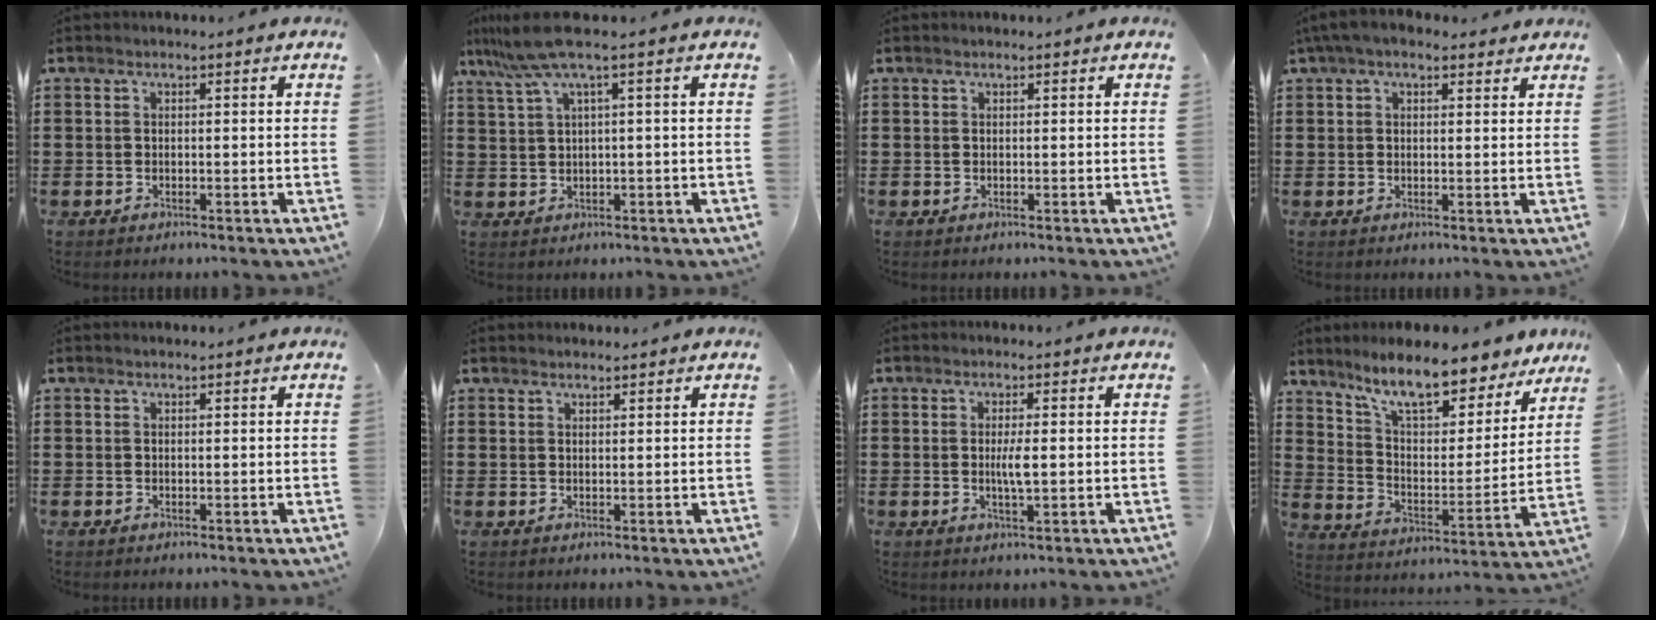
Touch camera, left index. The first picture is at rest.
{"total": 5.9, "force": [2.5, -0.1, 5.4], "torque": [-0.124, -0.013, 0.041]}
{"total": 0.0}
{"total": 4.3, "force": [3.1, 1.6, 2.5], "torque": [-0.056, 0.003, 0.057]}
{"total": 0.0}
{"total": 1.3, "force": [1.2, 0.3, 0.0], "torque": [-0.003, 0.001, 0.024]}
{"total": 2.9, "force": [0.0, 0.5, 2.9], "torque": [-0.055, -0.003, -0.001]}
{"total": 10.6, "force": [9.0, 1.8, 5.2], "torque": [-0.121, -0.056, 0.153]}